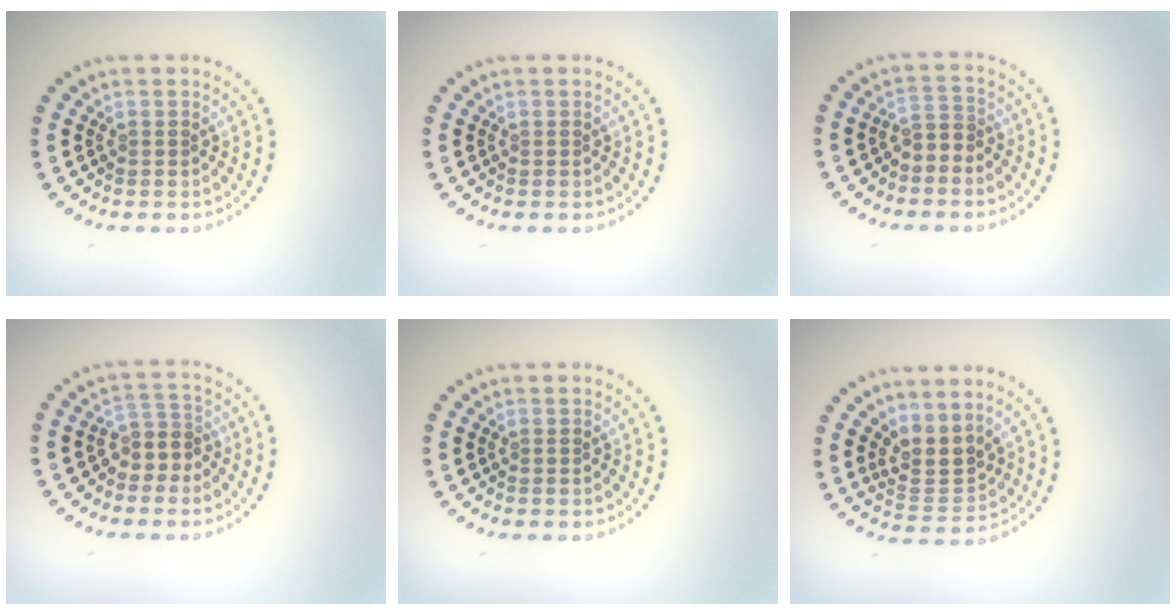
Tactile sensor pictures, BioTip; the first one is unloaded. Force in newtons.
{"total": 0.0}
{"total": 1.7, "press": 1.4, "slide": 0.9}
{"total": 2.3, "press": 1.8, "slide": 1.5}
{"total": 0.0}
{"total": 3.0, "press": 2.3, "slide": 1.9}